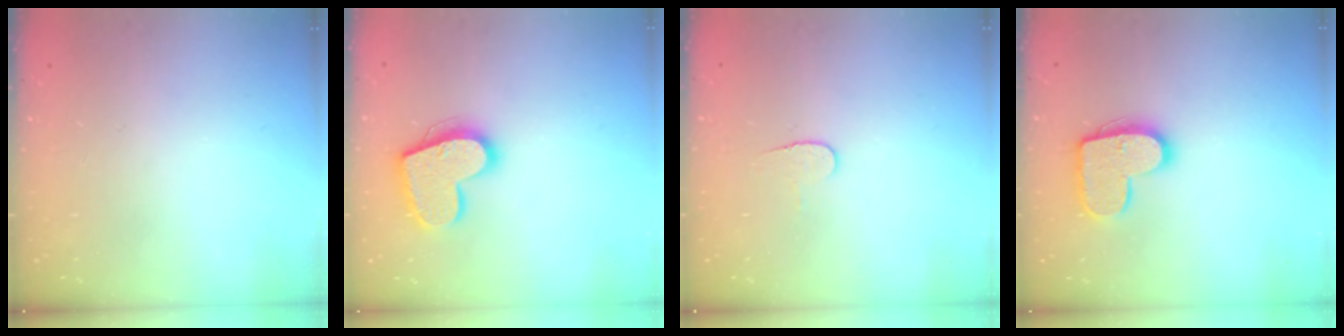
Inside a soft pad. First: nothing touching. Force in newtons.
{"total": 16.4, "press": 16.4, "slide": 1.2}
{"total": 4.5, "press": 4.5, "slide": 0.5}
{"total": 13.5, "press": 13.5, "slide": 0.6}